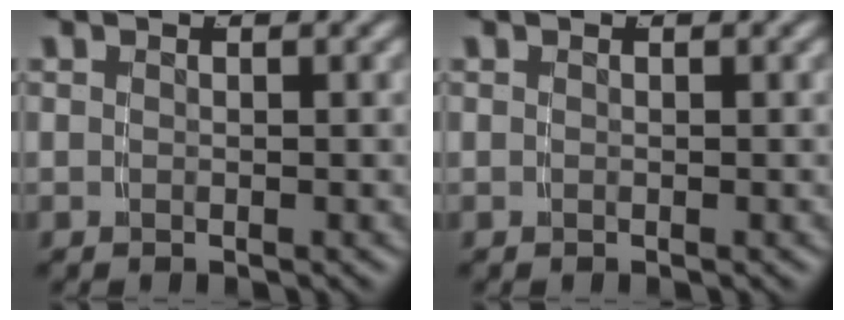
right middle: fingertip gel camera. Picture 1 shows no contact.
{"total": 0.0}